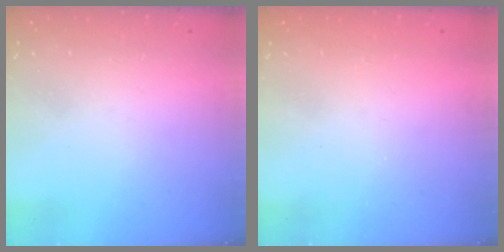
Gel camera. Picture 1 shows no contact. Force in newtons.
{"total": 0.9, "press": 0.9, "slide": 0.2}